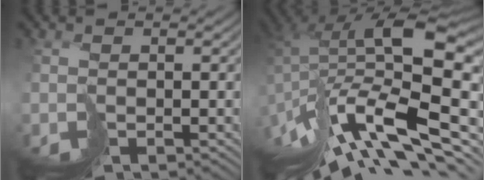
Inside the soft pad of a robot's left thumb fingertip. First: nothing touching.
{"total": 16.4, "force": [-4.0, 6.8, 14.4], "torque": [-0.280, -0.008, -0.062]}